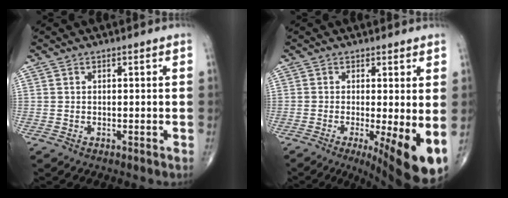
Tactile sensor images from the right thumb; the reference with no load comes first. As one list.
[{"total": 11.8, "force": [-2.7, 2.9, 11.1], "torque": [-0.155, -0.024, -0.032]}]